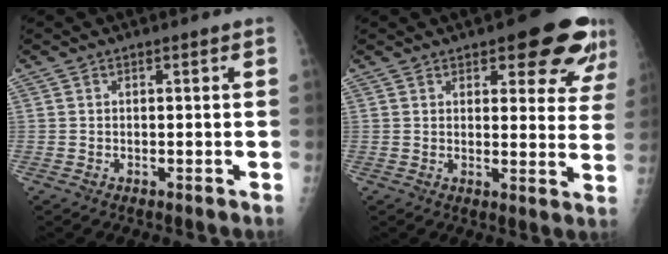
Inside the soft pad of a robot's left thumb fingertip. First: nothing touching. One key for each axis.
{"total": 12.9, "fx": 7.9, "fy": 4.9, "fz": 8.9, "tx": -0.064, "ty": -0.038, "tz": 0.088}